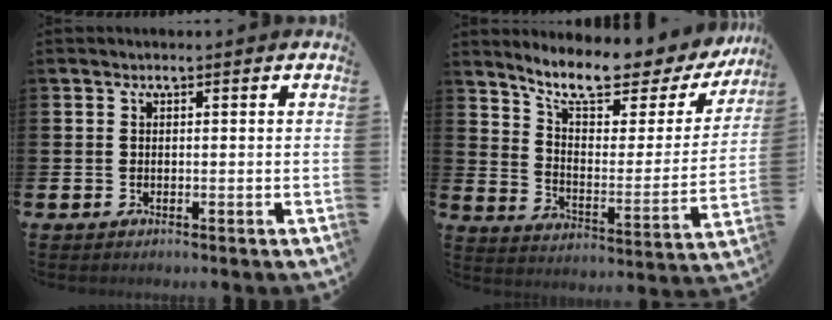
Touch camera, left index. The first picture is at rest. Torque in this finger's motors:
{"motor_torque": [0.23, -0.69, 0.86, 0.21]}